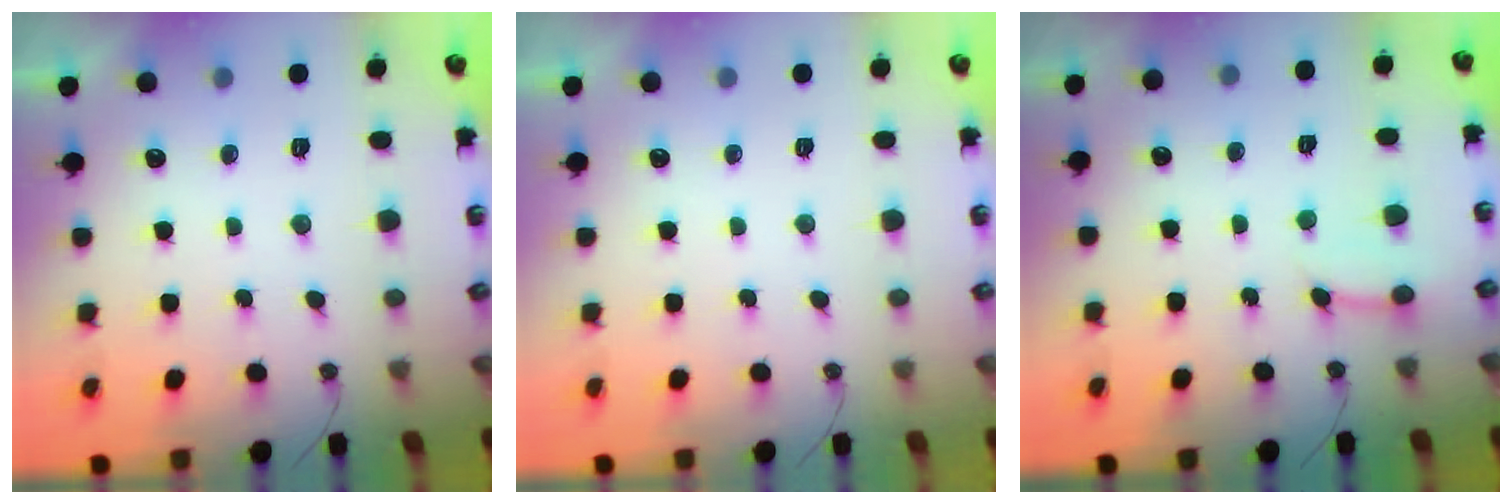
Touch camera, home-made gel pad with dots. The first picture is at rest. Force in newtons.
{"total": 0.0}
{"total": 2.8, "press": 2.7, "slide": 0.4}